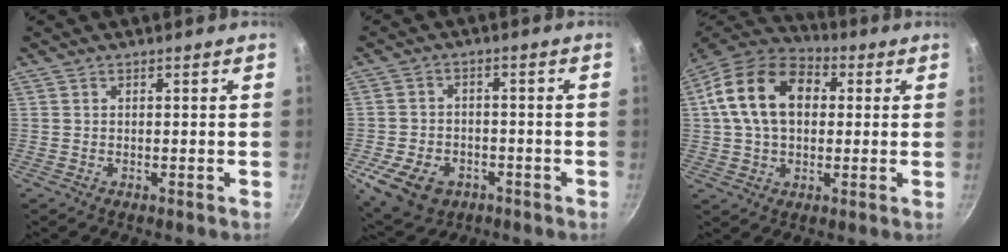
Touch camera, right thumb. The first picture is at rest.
{"total": 10.9, "force": [-4.5, 7.8, 6.2], "torque": [-0.100, 0.019, -0.068]}
{"total": 16.6, "force": [3.1, 11.4, 11.7], "torque": [-0.184, 0.022, 0.036]}